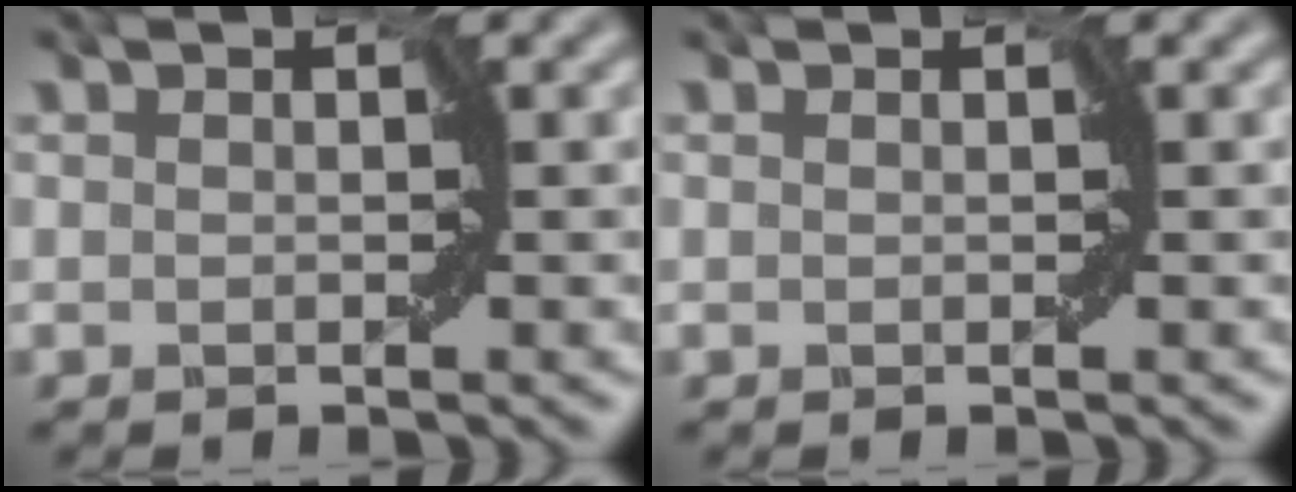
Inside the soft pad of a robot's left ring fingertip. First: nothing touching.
{"total": 0.0}